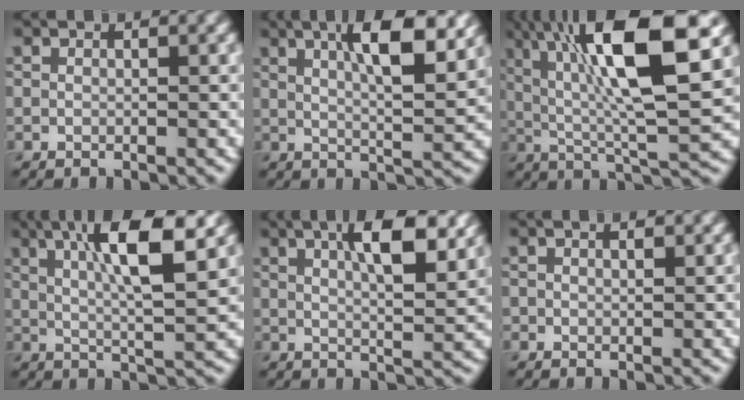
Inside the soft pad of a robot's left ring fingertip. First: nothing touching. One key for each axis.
{"total": 8.4, "fx": 3.6, "fy": 2.3, "fz": 7.3, "tx": -0.099, "ty": 0.014, "tz": 0.051}
{"total": 12.7, "fx": 3.9, "fy": 3.0, "fz": 11.7, "tx": -0.197, "ty": 0.014, "tz": 0.062}
{"total": 9.1, "fx": 3.5, "fy": 1.8, "fz": 8.2, "tx": -0.124, "ty": 0.009, "tz": 0.056}
{"total": 7.7, "fx": 3.3, "fy": 2.3, "fz": 6.6, "tx": -0.092, "ty": 0.013, "tz": 0.043}
{"total": 0.8, "fx": 0.4, "fy": 0.2, "fz": 0.6, "tx": -0.009, "ty": 0.000, "tz": 0.008}